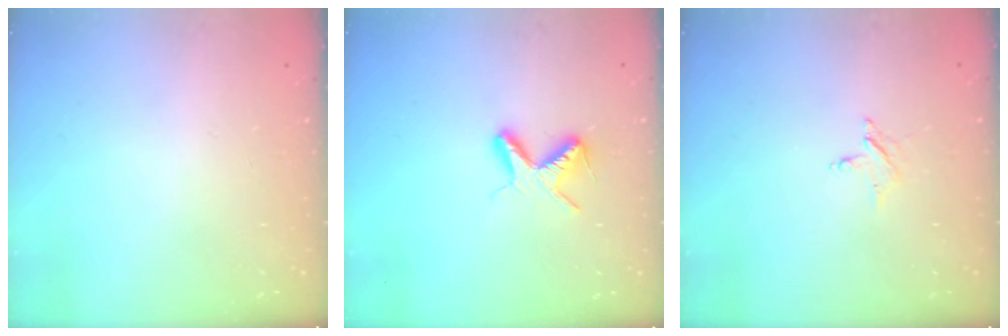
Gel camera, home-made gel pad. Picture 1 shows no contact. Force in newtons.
{"total": 6.6, "press": 6.6, "slide": 0.7}
{"total": 2.3, "press": 2.2, "slide": 0.3}